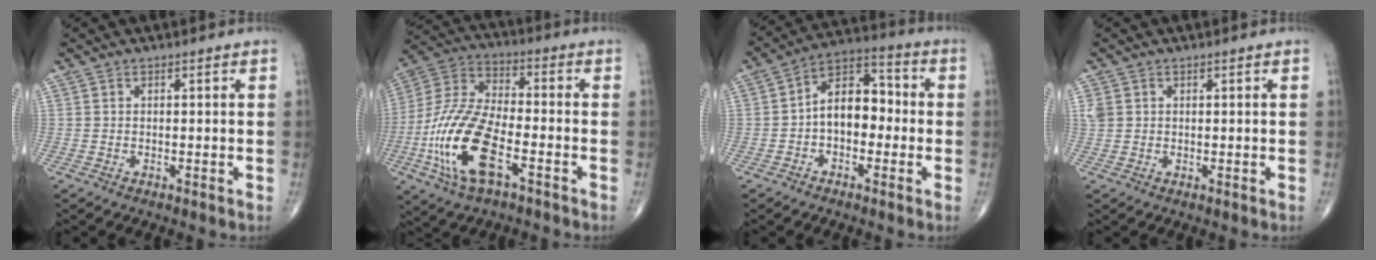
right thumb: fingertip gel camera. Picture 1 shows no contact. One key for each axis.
{"total": 18.0, "fx": -6.4, "fy": 7.8, "fz": 14.9, "tx": -0.320, "ty": 0.024, "tz": -0.121}
{"total": 10.3, "fx": -1.2, "fy": 6.7, "fz": 7.8, "tx": -0.098, "ty": 0.039, "tz": -0.036}
{"total": 2.5, "fx": 0.6, "fy": 2.2, "fz": 1.1, "tx": -0.029, "ty": 0.008, "tz": 0.017}